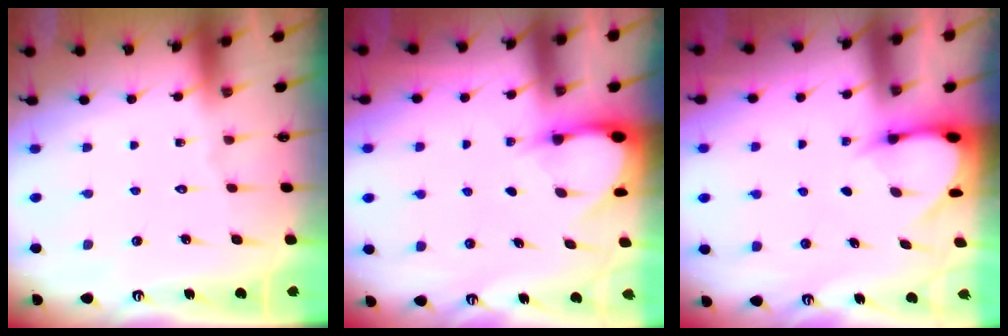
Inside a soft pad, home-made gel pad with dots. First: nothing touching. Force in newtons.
{"total": 3.0, "press": 3.0, "slide": 0.3}
{"total": 3.6, "press": 3.6, "slide": 0.2}